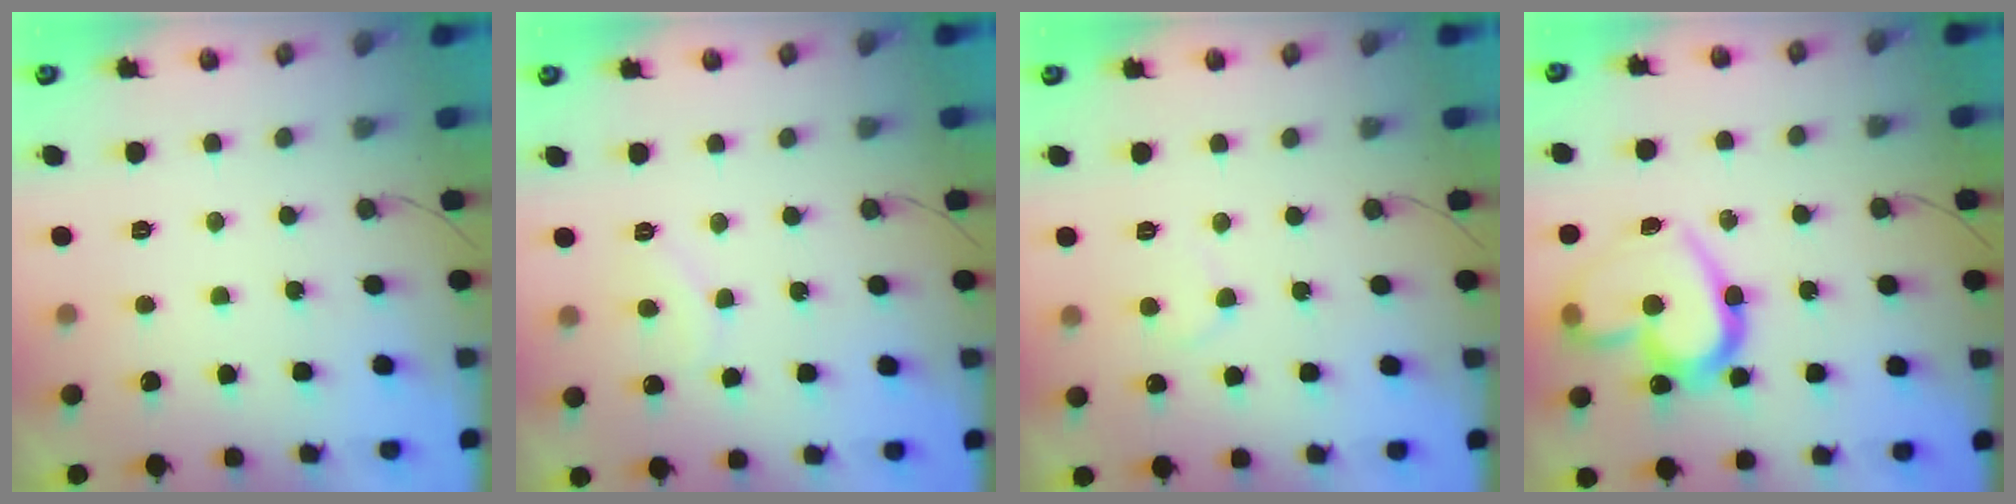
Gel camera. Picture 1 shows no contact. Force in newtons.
{"total": 4.8, "press": 4.8, "slide": 0.4}
{"total": 4.9, "press": 4.9, "slide": 0.5}
{"total": 19.1, "press": 18.9, "slide": 2.7}